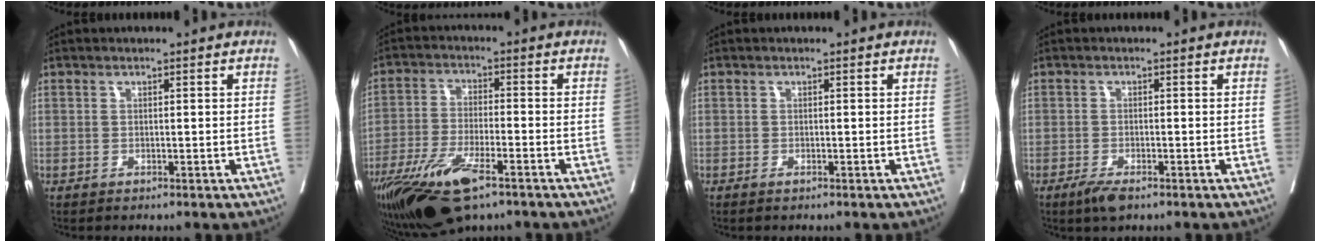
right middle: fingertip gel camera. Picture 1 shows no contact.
{"total": 13.9, "force": [-8.5, 3.7, 10.4], "torque": [-0.204, -0.029, -0.150]}
{"total": 0.7, "force": [-0.4, 0.2, 0.5], "torque": [-0.010, -0.002, -0.006]}
{"total": 3.2, "force": [-2.1, 0.9, 2.2], "torque": [-0.045, -0.005, -0.035]}